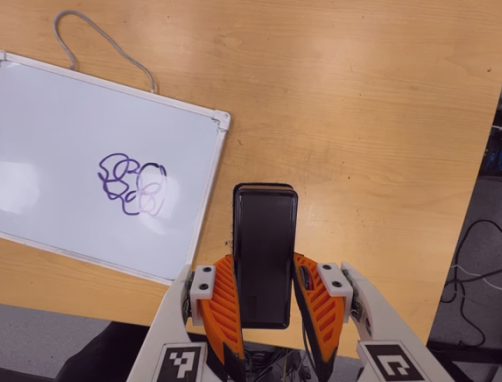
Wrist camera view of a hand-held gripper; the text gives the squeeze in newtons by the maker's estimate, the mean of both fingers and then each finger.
{"total": 5.1, "left": 3.3, "right": 7.0}